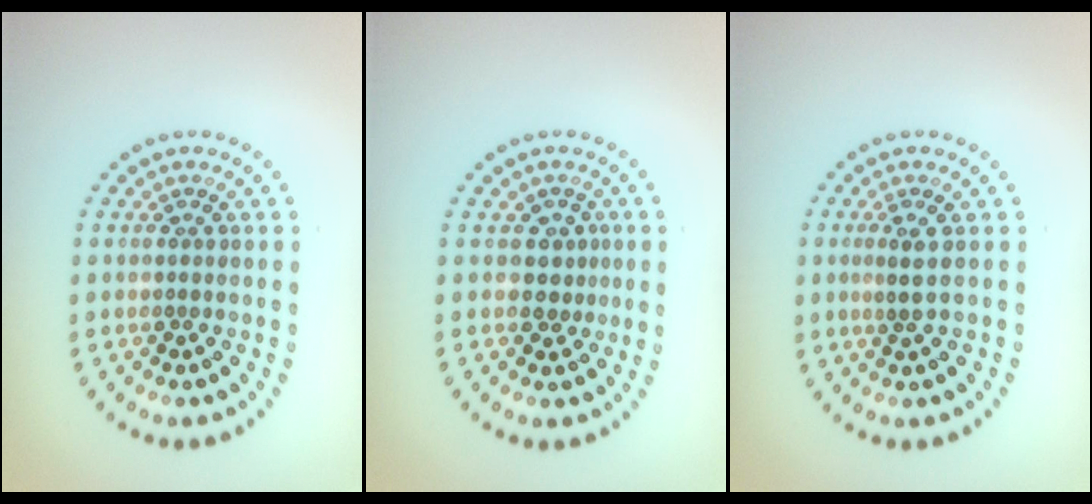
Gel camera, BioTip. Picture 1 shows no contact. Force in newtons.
{"total": 1.8, "press": 1.4, "slide": 1.1}
{"total": 1.5, "press": 1.1, "slide": 1.0}